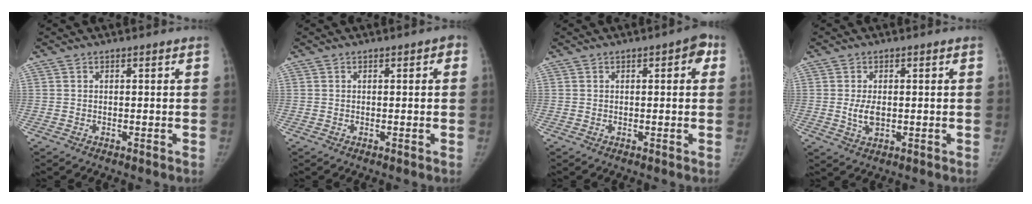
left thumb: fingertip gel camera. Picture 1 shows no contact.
{"total": 1.6, "force": [0.4, 0.9, 1.3], "torque": [-0.007, 0.006, 0.000]}
{"total": 2.7, "force": [0.6, 1.6, 2.1], "torque": [-0.003, 0.006, -0.001]}
{"total": 3.8, "force": [-0.2, 2.2, 3.1], "torque": [-0.056, -0.007, 0.001]}